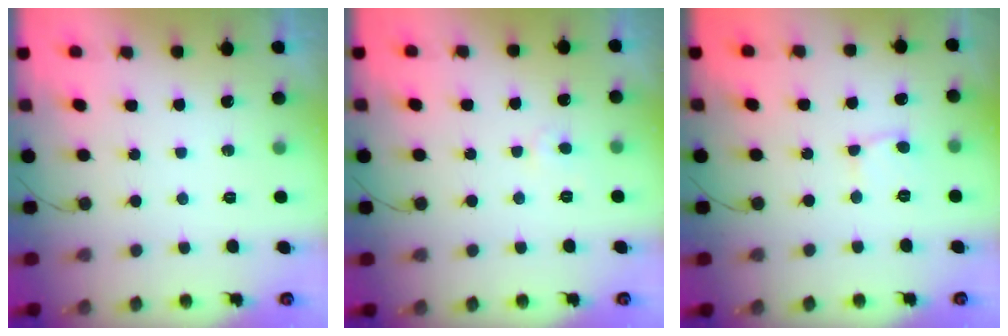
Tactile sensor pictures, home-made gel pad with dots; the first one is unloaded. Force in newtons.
{"total": 3.5, "press": 3.5, "slide": 0.4}
{"total": 2.7, "press": 2.7, "slide": 0.2}